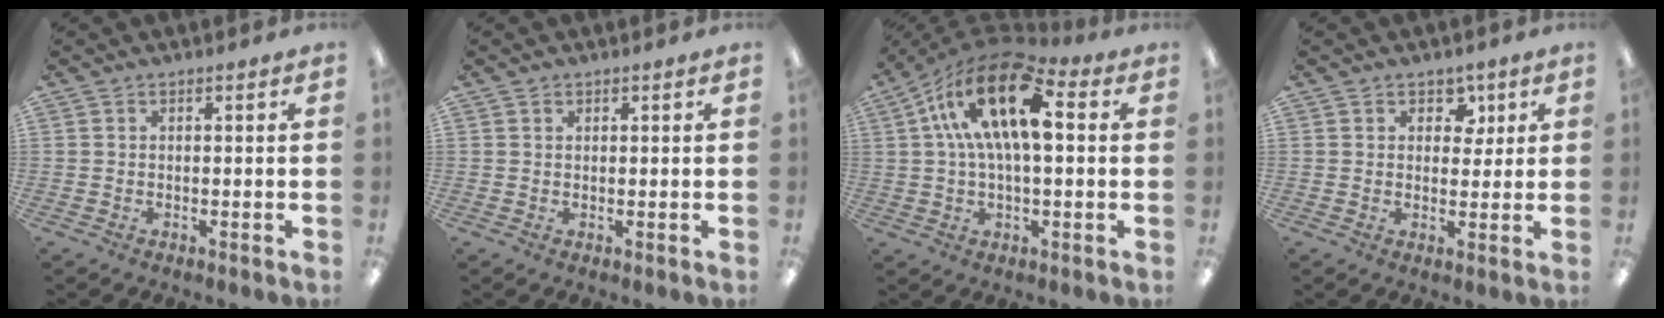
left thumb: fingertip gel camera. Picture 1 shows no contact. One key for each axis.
{"total": 0.7, "fx": 0.5, "fy": 0.5, "fz": 0.1, "tx": -0.003, "ty": 0.003, "tz": 0.008}
{"total": 19.8, "fx": 6.2, "fy": 9.3, "fz": 16.3, "tx": -0.303, "ty": -0.009, "tz": 0.100}
{"total": 4.6, "fx": 2.3, "fy": 3.6, "fz": 1.8, "tx": -0.013, "ty": -0.002, "tz": 0.034}